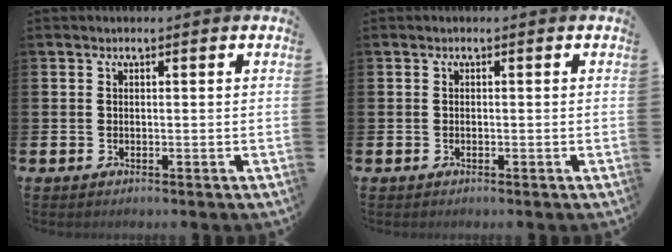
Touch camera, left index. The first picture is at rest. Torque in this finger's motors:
{"motor_torque": [-0.14, -0.12, -0.06, -0.01]}